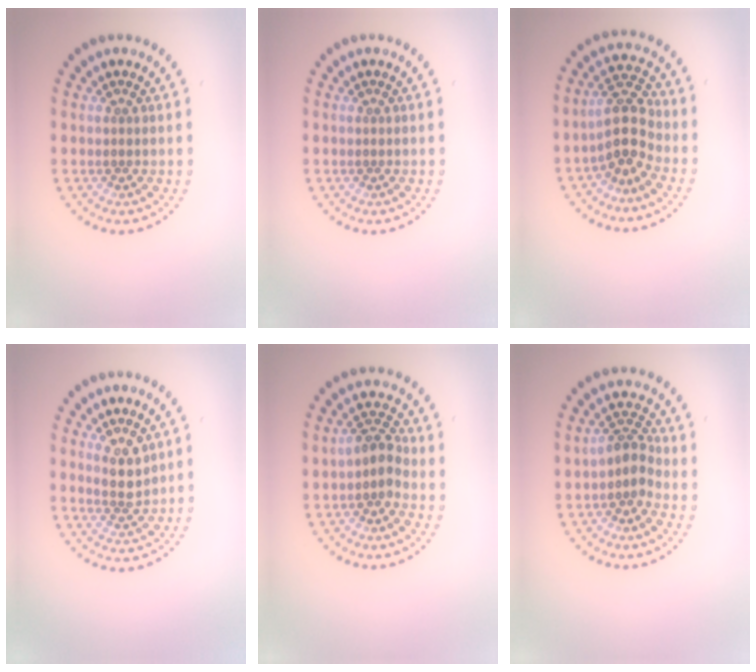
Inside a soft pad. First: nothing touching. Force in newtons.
{"total": 0.0}
{"total": 3.7, "press": 3.3, "slide": 1.7}
{"total": 2.4, "press": 2.2, "slide": 1.0}
{"total": 2.4, "press": 2.1, "slide": 1.3}
{"total": 2.5, "press": 1.9, "slide": 1.6}